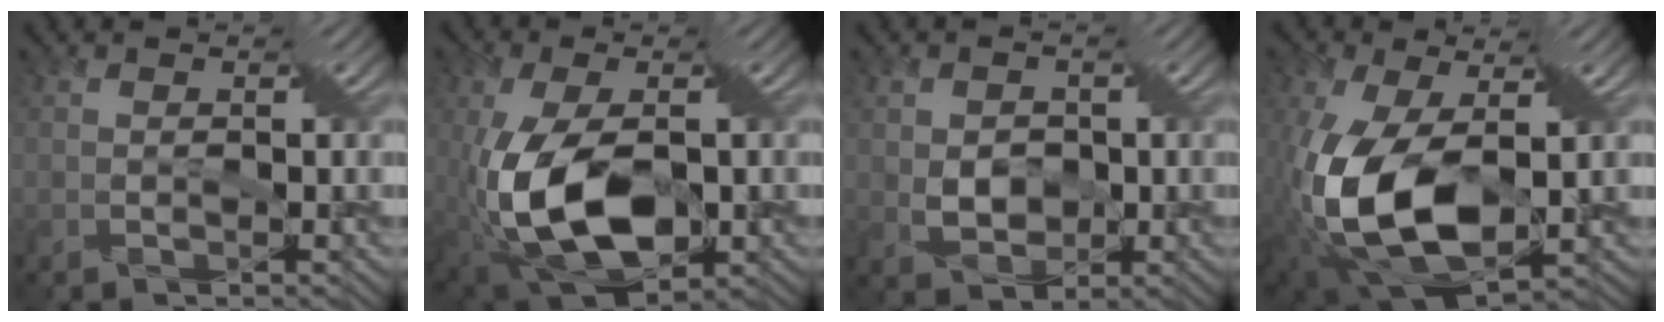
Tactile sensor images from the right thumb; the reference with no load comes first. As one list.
[{"total": 14.2, "force": [-2.2, 7.5, 11.8], "torque": [-0.259, -0.029, -0.034]}, {"total": 3.7, "force": [0.2, 2.9, 2.2], "torque": [-0.068, -0.005, -0.001]}, {"total": 14.2, "force": [-1.8, 7.8, 11.8], "torque": [-0.284, -0.034, -0.024]}]